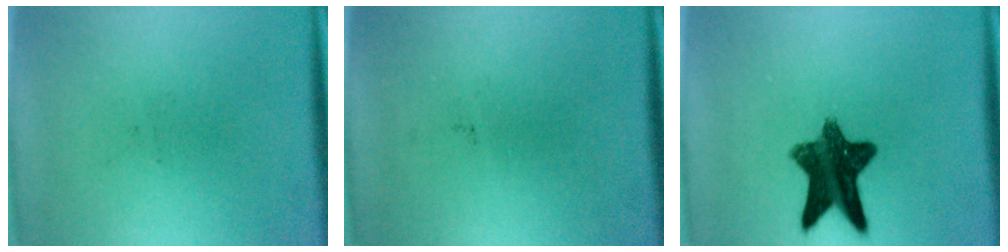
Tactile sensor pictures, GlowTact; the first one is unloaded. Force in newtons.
{"total": 0.0}
{"total": 10.9}